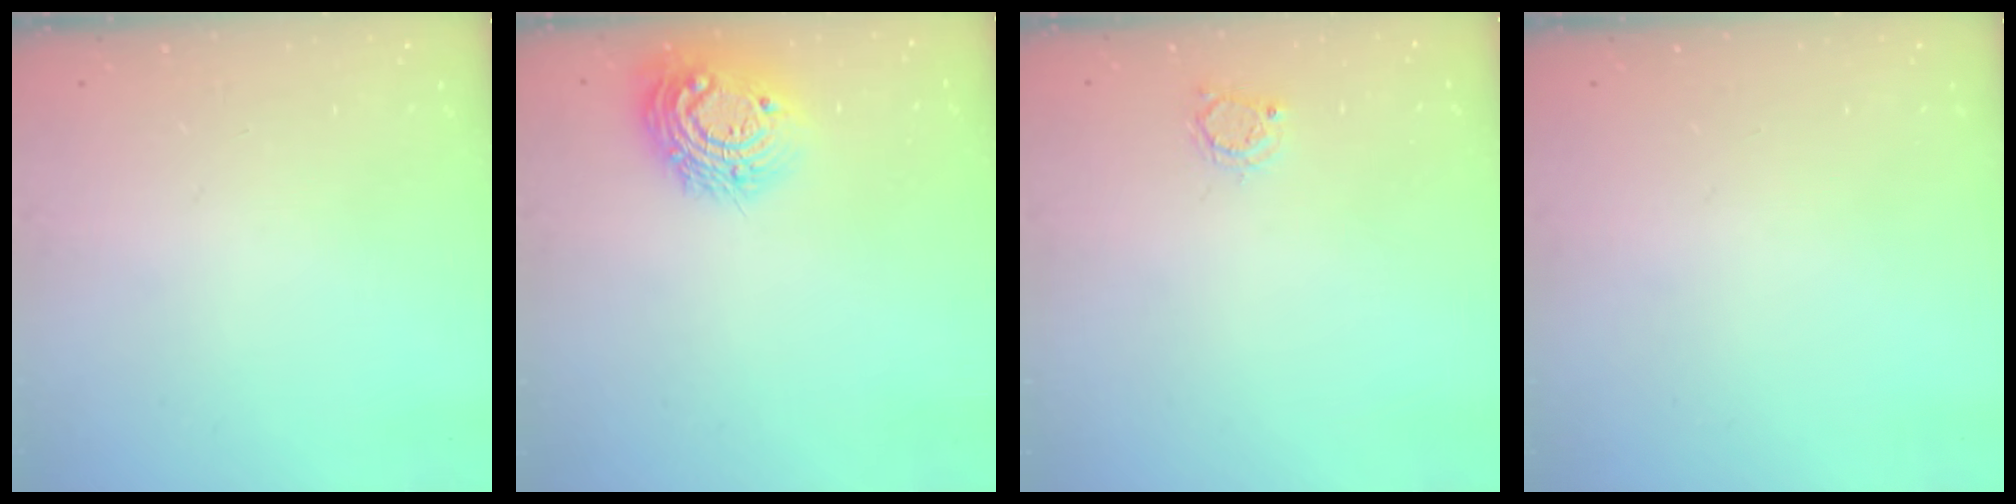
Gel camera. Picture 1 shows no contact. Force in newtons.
{"total": 14.2, "press": 14.2, "slide": 1.0}
{"total": 2.9, "press": 2.8, "slide": 0.4}
{"total": 0.0}